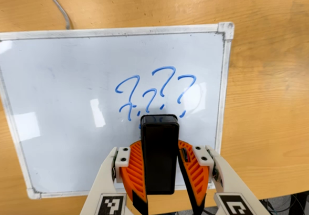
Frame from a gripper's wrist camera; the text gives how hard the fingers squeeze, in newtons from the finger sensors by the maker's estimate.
{"total": 5.6, "left": 4.9, "right": 6.2}